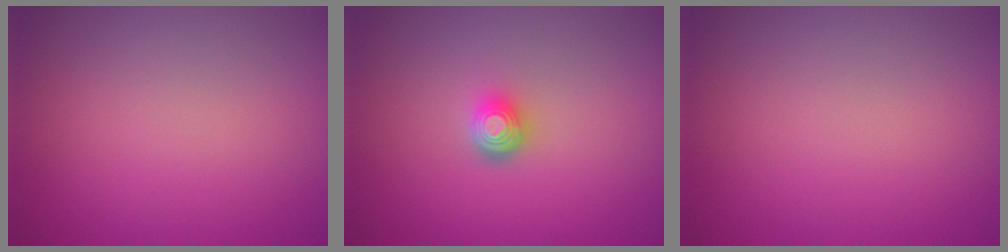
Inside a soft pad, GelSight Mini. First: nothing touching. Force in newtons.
{"total": 1.9, "press": 1.4, "slide": 1.3}
{"total": 0.0}